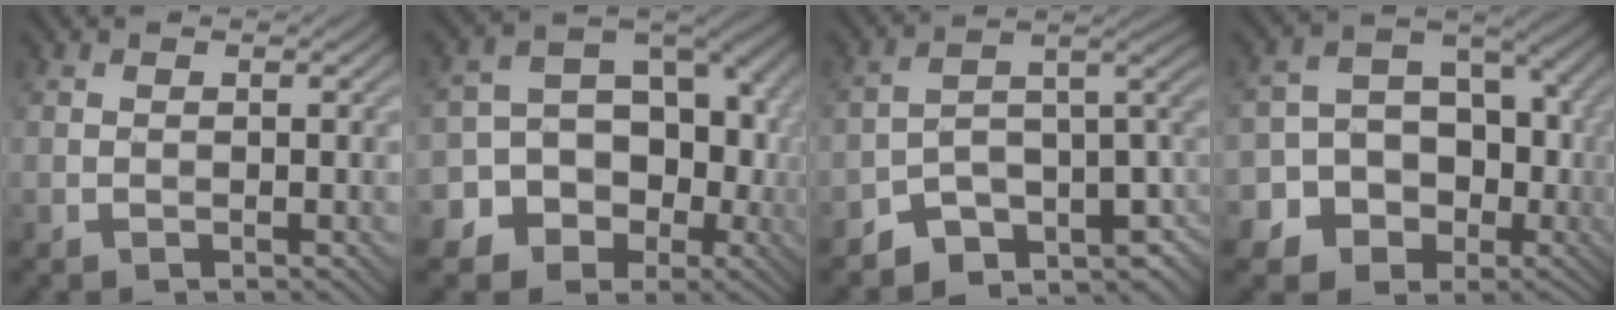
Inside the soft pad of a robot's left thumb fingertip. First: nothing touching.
{"total": 15.4, "force": [-4.7, 12.8, 7.1], "torque": [-0.127, -0.016, -0.085]}
{"total": 8.0, "force": [-5.1, 3.7, 4.9], "torque": [-0.065, -0.020, -0.090]}
{"total": 14.6, "force": [-4.5, 12.3, 6.4], "torque": [-0.123, -0.019, -0.082]}